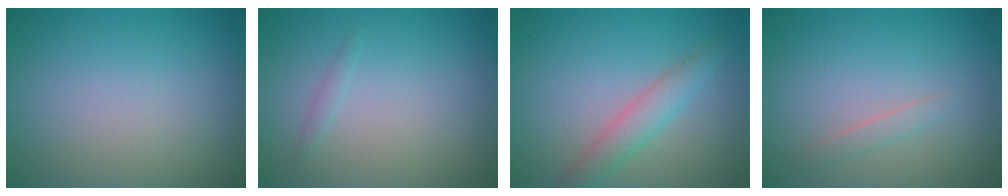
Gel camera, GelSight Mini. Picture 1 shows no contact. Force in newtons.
{"total": 0.6, "press": 0.6, "slide": 0.0}
{"total": 2.7, "press": 2.7, "slide": 0.1}
{"total": 0.8, "press": 0.8, "slide": 0.1}